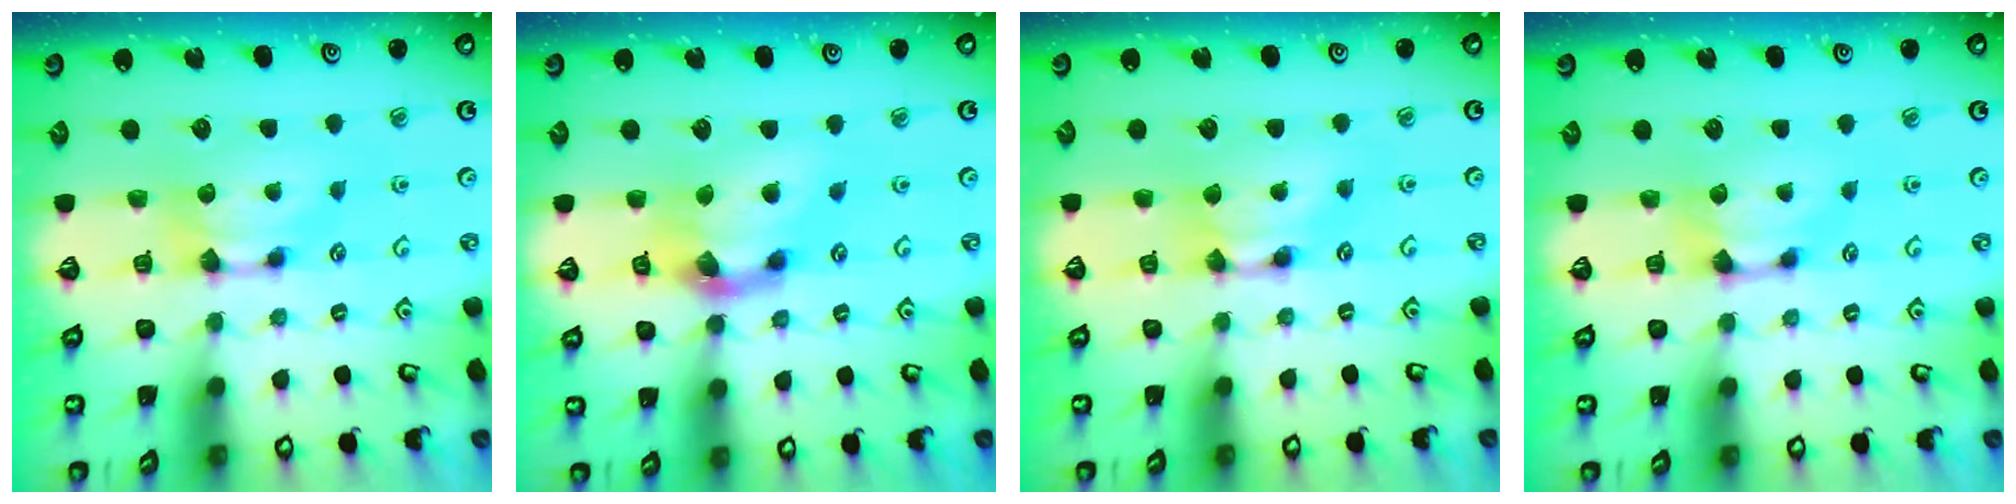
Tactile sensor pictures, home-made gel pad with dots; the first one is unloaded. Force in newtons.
{"total": 5.2, "press": 4.9, "slide": 1.9}
{"total": 1.4, "press": 1.4, "slide": 0.1}
{"total": 1.1, "press": 0.4, "slide": 1.0}